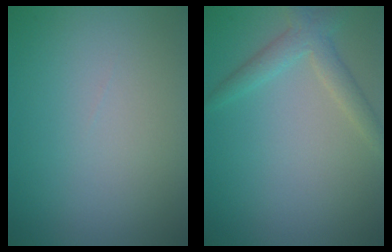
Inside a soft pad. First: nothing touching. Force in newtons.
{"total": 2.6, "press": 2.6, "slide": 0.2}